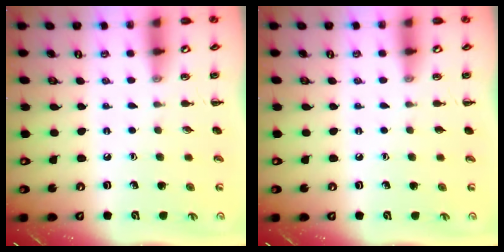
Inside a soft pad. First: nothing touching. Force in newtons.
{"total": 0.0}